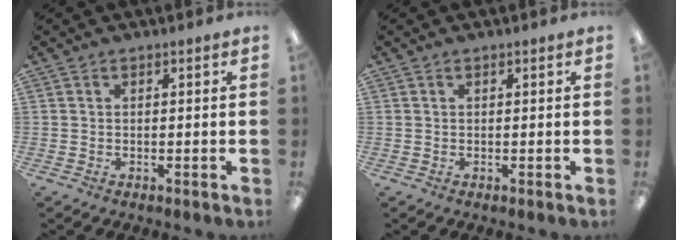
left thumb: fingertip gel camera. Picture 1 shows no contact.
{"total": 0.0}